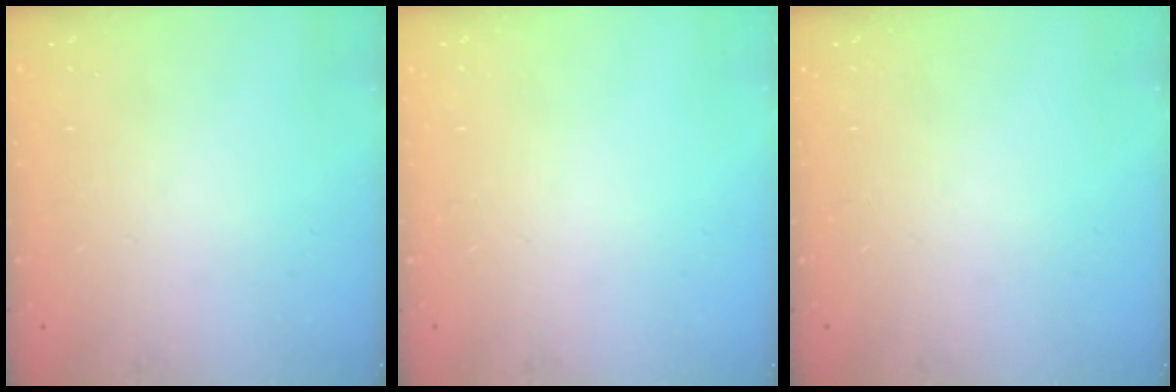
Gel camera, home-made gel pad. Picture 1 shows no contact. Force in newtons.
{"total": 0.0}
{"total": 0.0}